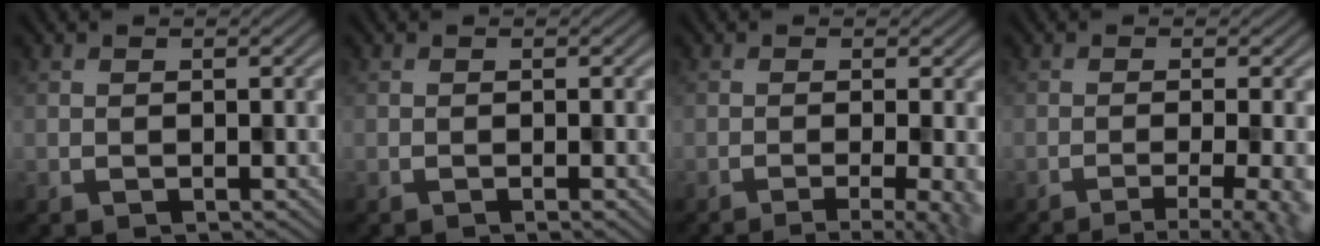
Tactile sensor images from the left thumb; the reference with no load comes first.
{"total": 1.5, "force": [-0.4, 0.3, 1.4], "torque": [-0.012, 0.002, -0.008]}
{"total": 6.1, "force": [-2.6, 1.6, 5.3], "torque": [-0.051, 0.003, -0.021]}
{"total": 7.3, "force": [-3.7, 1.9, 6.0], "torque": [-0.061, 0.003, -0.038]}